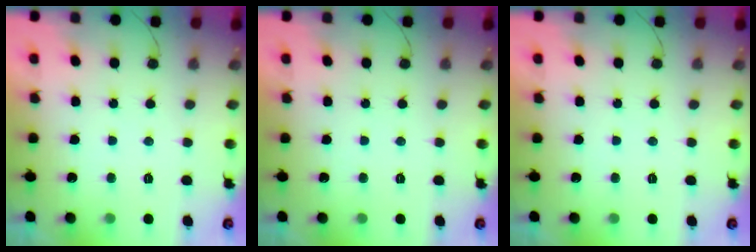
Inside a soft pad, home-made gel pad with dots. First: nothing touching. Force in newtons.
{"total": 0.0}
{"total": 0.0}